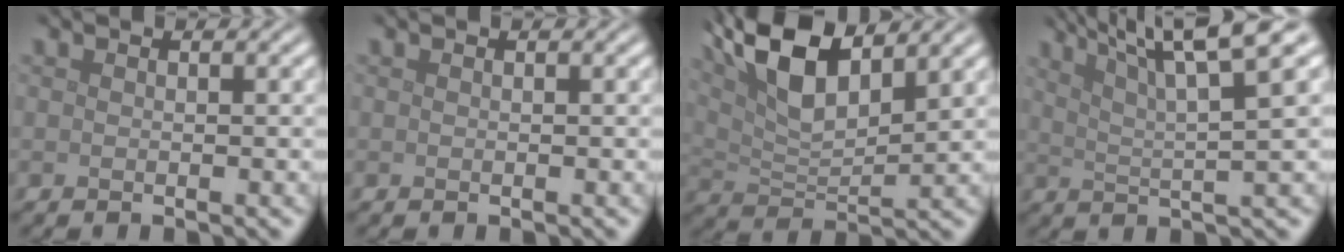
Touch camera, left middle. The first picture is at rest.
{"total": 0.0}
{"total": 9.4, "force": [5.0, 3.7, 7.0], "torque": [-0.142, 0.014, 0.092]}
{"total": 8.2, "force": [4.7, 1.1, 6.6], "torque": [-0.096, 0.018, 0.077]}